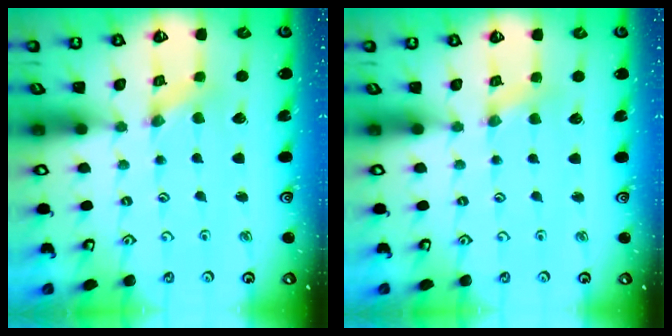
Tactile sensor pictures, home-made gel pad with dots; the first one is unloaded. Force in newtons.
{"total": 1.8, "press": 1.7, "slide": 0.4}